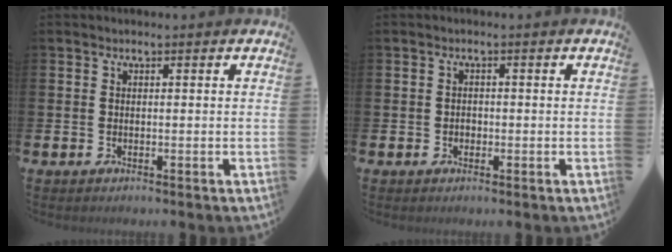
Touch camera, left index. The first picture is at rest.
{"total": 1.0, "force": [-0.4, 0.9, 0.3], "torque": [-0.004, 0.004, -0.011]}